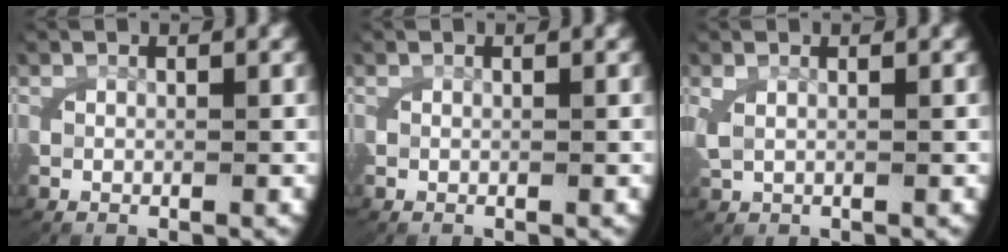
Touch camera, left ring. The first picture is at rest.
{"total": 0.0}
{"total": 1.2, "force": [0.6, 0.5, 0.9], "torque": [-0.032, -0.001, 0.018]}